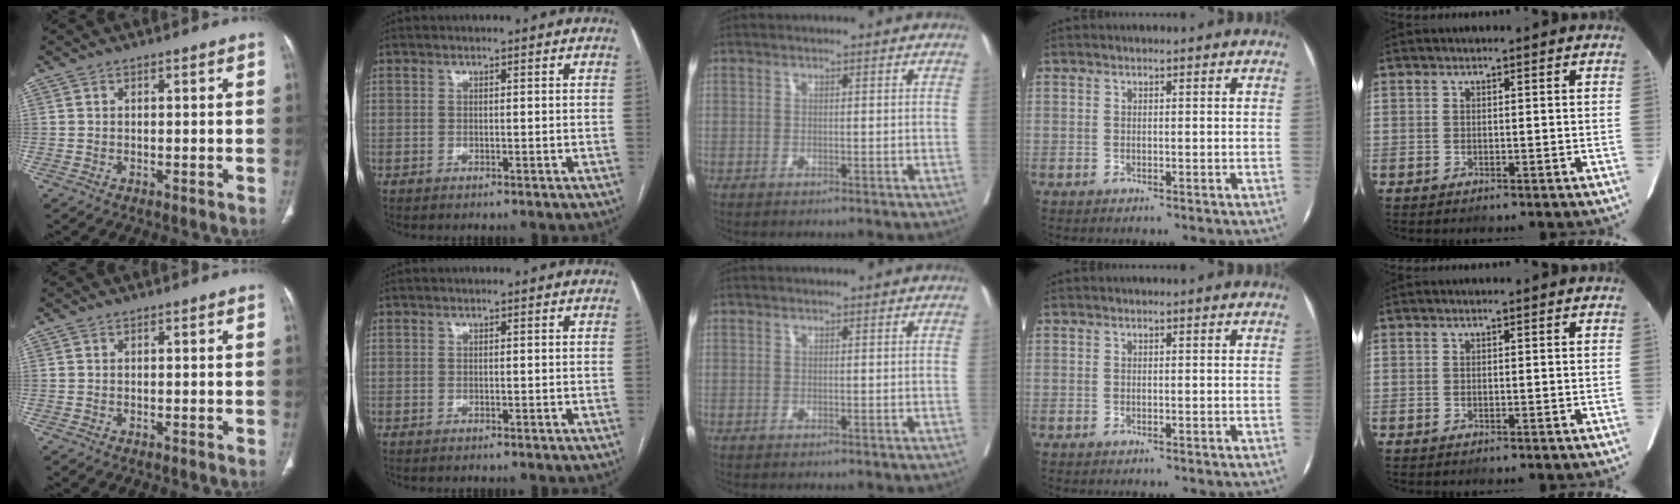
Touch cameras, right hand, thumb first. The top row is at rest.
{}